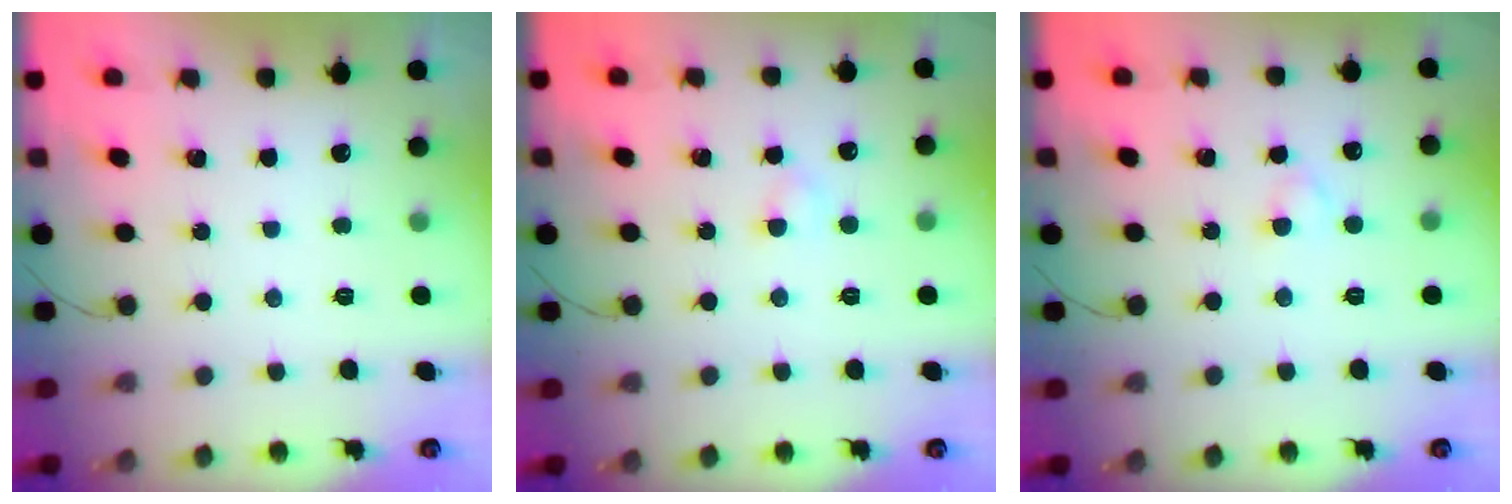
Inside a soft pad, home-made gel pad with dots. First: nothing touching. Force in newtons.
{"total": 2.3, "press": 2.1, "slide": 0.8}
{"total": 2.3, "press": 2.1, "slide": 1.0}